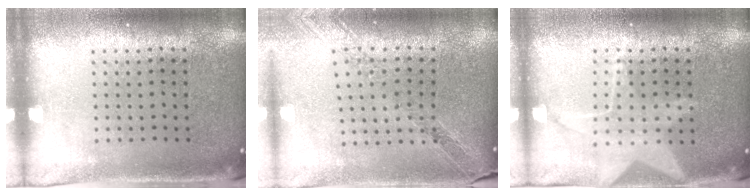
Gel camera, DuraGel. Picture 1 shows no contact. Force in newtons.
{"total": 1.1, "press": 1.1, "slide": 0.2}
{"total": 1.5, "press": 1.3, "slide": 0.6}